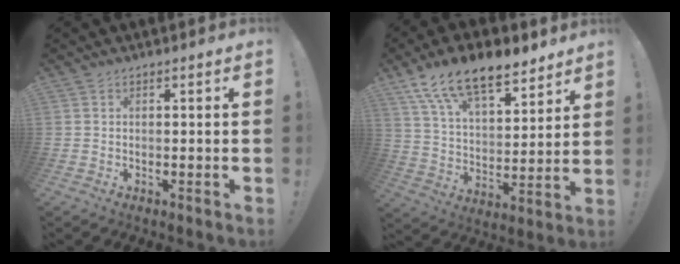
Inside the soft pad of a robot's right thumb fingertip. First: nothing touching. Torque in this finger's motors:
{"motor_torque": [0.54, 0.91, 1.08, 0.67, 0.09]}